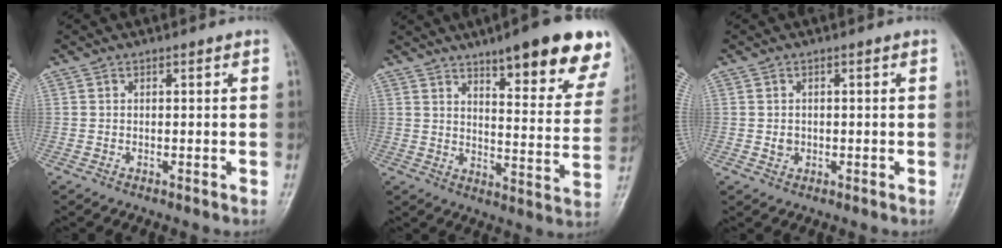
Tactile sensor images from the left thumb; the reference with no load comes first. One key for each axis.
{"total": 21.0, "fx": 13.6, "fy": 5.0, "fz": 15.1, "tx": -0.163, "ty": -0.056, "tz": 0.175}
{"total": 1.6, "fx": -0.2, "fy": 1.4, "fz": 0.8, "tx": -0.008, "ty": 0.002, "tz": -0.001}